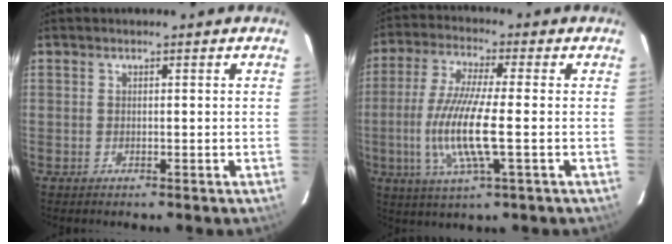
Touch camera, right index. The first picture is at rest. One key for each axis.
{"total": 12.7, "fx": -2.3, "fy": 1.6, "fz": 12.4, "tx": -0.252, "ty": -0.013, "tz": -0.045}